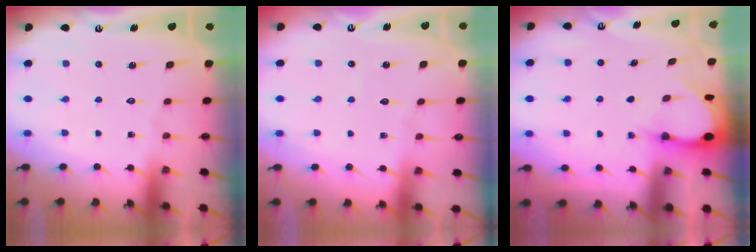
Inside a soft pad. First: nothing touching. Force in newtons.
{"total": 2.4, "press": 2.4, "slide": 0.2}
{"total": 2.9, "press": 2.9, "slide": 0.3}